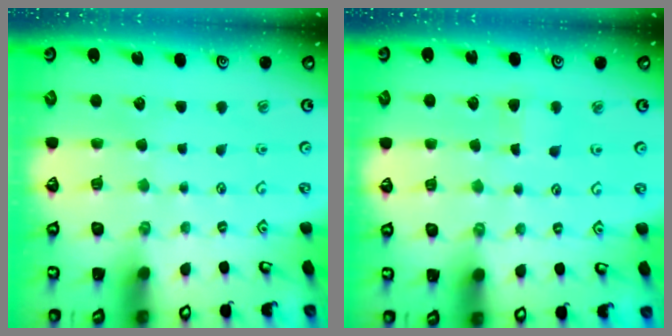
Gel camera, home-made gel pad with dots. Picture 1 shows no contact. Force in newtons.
{"total": 2.6, "press": 2.5, "slide": 0.6}